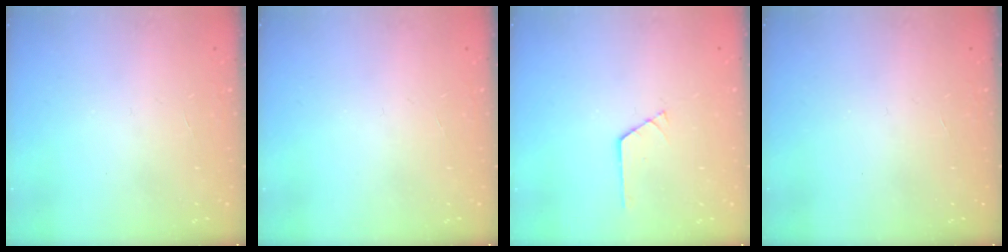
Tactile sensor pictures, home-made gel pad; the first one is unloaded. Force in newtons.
{"total": 0.0}
{"total": 0.9, "press": 0.9, "slide": 0.1}
{"total": 0.0}